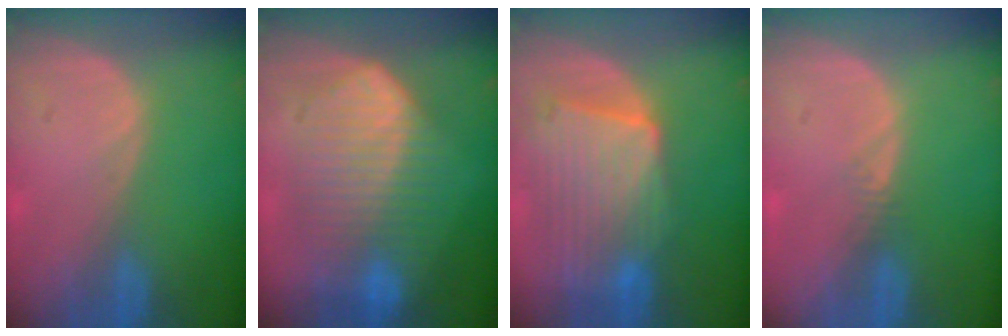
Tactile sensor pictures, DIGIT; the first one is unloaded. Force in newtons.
{"total": 10.5, "press": 10.4, "slide": 0.5}
{"total": 10.4, "press": 9.1, "slide": 5.0}
{"total": 0.9, "press": 0.8, "slide": 0.4}